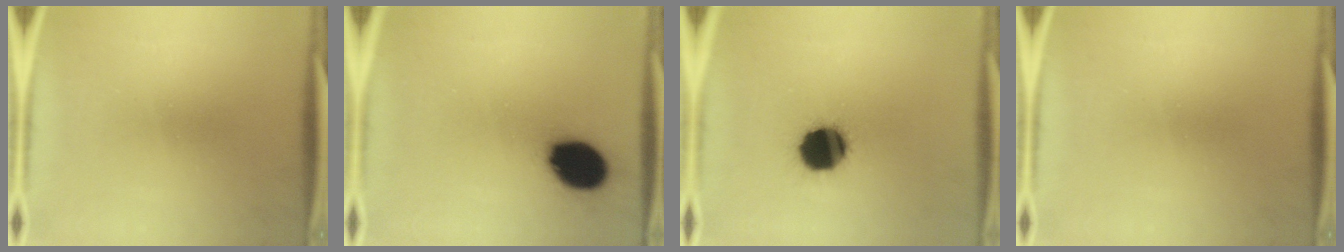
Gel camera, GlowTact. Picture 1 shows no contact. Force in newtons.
{"total": 13.7}
{"total": 14.4}
{"total": 0.0}